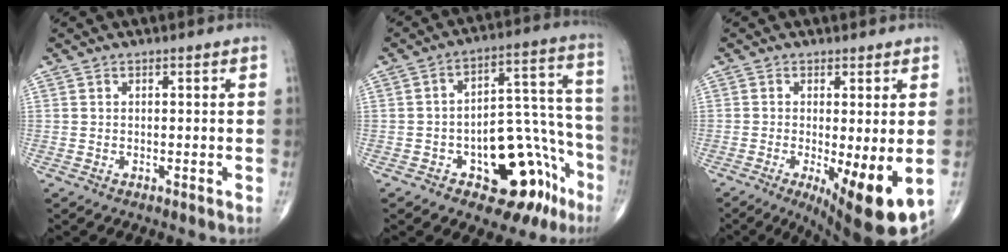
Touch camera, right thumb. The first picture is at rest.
{"total": 19.3, "force": [-9.3, 9.8, 13.8], "torque": [-0.118, 0.091, -0.117]}
{"total": 11.8, "force": [-3.0, 3.1, 10.9], "torque": [-0.162, -0.025, -0.036]}